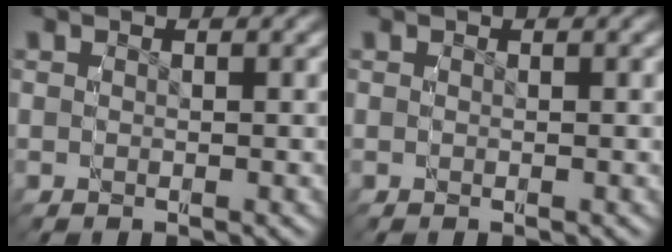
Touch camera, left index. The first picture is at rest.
{"total": 0.0}